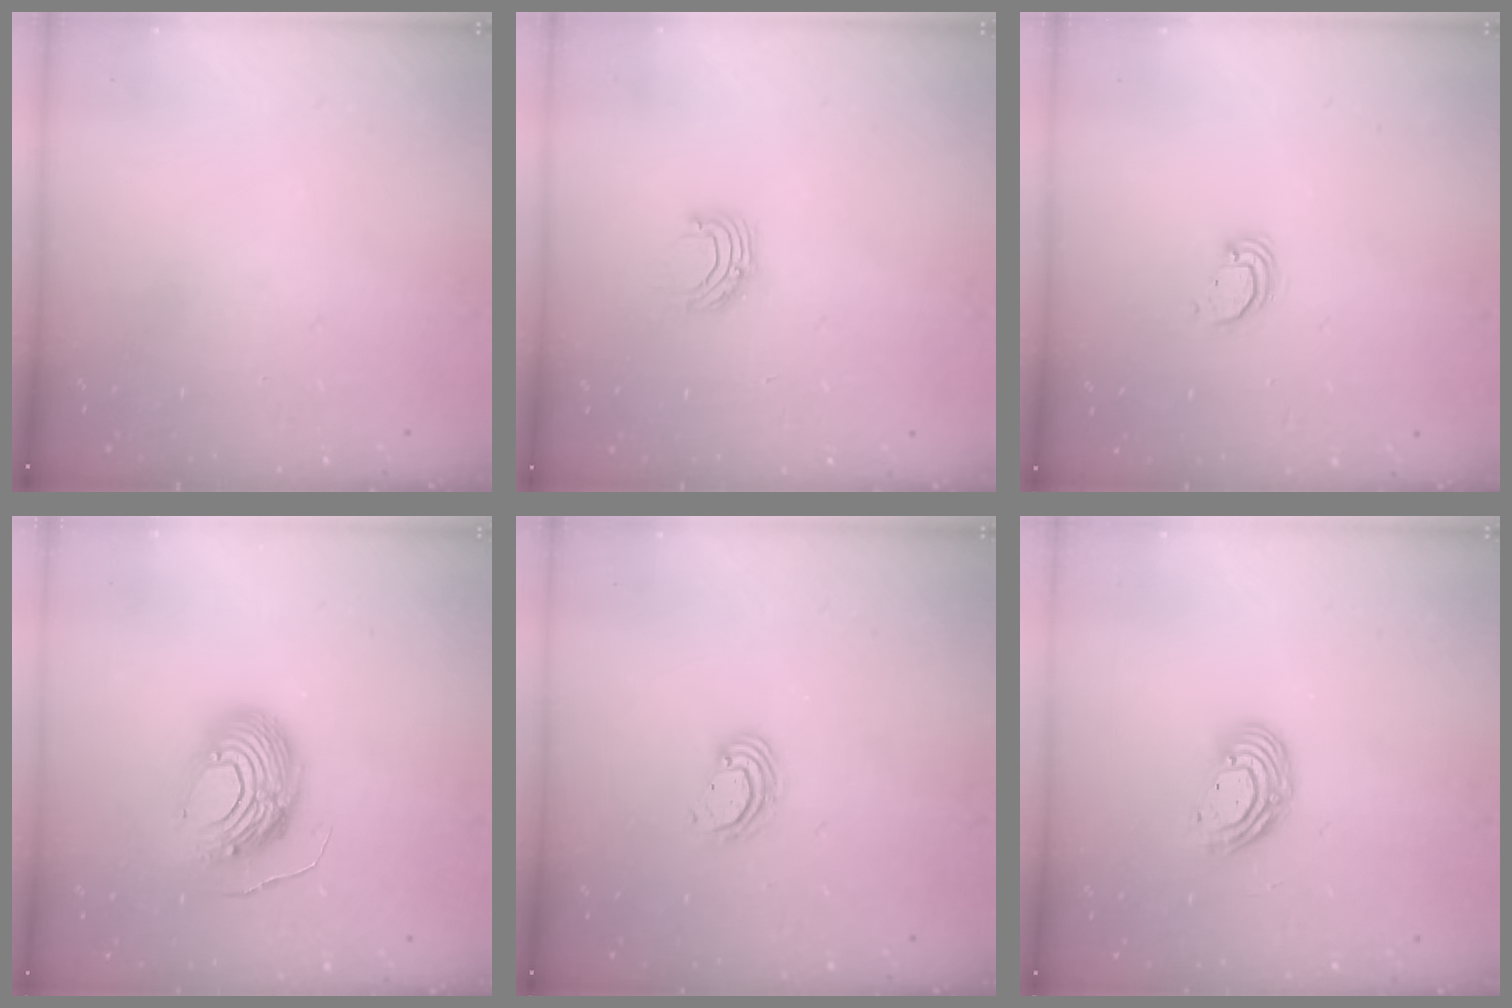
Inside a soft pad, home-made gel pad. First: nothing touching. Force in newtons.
{"total": 5.4, "press": 5.4, "slide": 0.6}
{"total": 3.2, "press": 3.1, "slide": 0.3}
{"total": 12.8, "press": 12.7, "slide": 1.3}
{"total": 3.7, "press": 3.7, "slide": 0.2}
{"total": 9.2, "press": 9.2, "slide": 0.6}